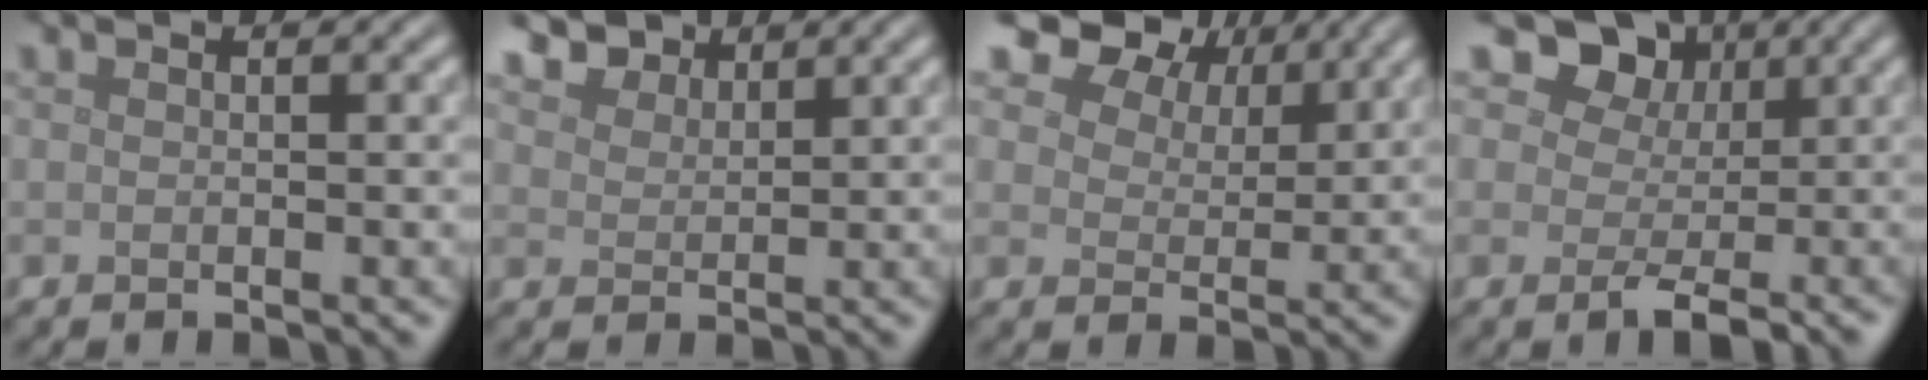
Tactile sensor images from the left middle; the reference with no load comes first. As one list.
[{"total": 4.3, "force": [3.7, 2.0, 1.1], "torque": [-0.041, -0.012, 0.076]}, {"total": 9.0, "force": [6.6, 4.6, 4.1], "torque": [-0.095, 0.006, 0.105]}, {"total": 5.5, "force": [2.0, 4.0, 3.2], "torque": [-0.032, -0.007, 0.018]}]